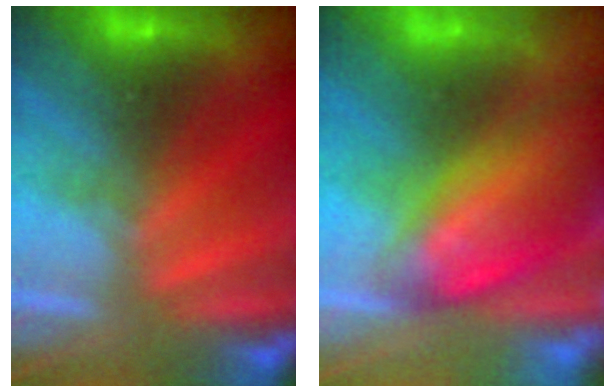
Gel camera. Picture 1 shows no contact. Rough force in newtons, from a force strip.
{"total": 9.7}